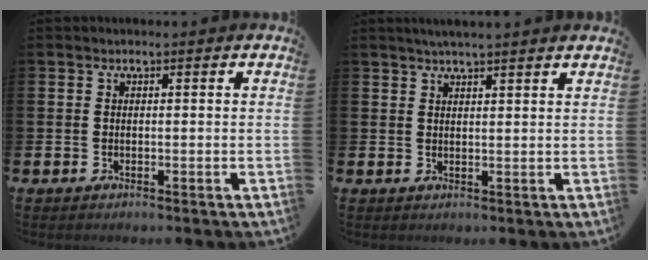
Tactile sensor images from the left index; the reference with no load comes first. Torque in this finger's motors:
{"motor_torque": [0.10, -0.26, 0.44, 0.18]}